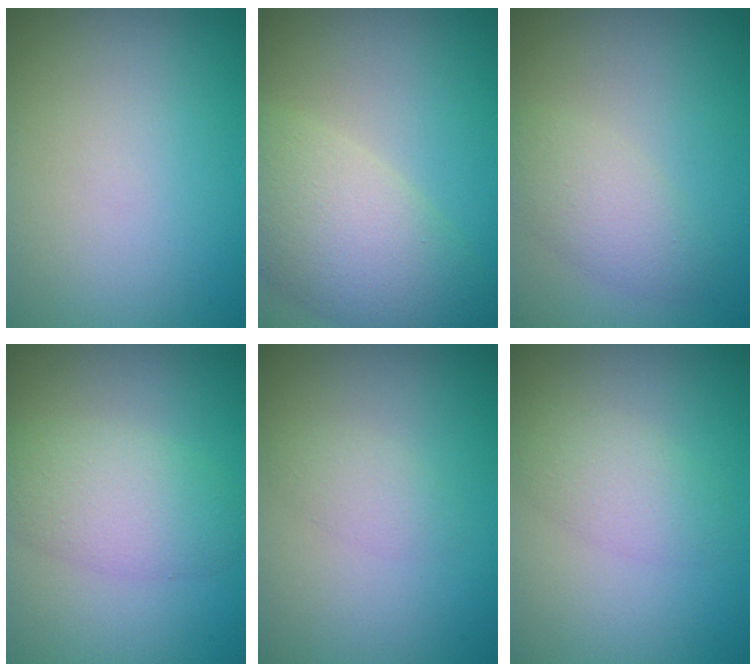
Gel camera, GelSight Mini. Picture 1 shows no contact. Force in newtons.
{"total": 7.8, "press": 7.8, "slide": 0.5}
{"total": 3.0, "press": 3.0, "slide": 0.1}
{"total": 4.6, "press": 4.6, "slide": 0.2}
{"total": 1.5, "press": 1.5, "slide": 0.1}
{"total": 2.7, "press": 2.7, "slide": 0.1}